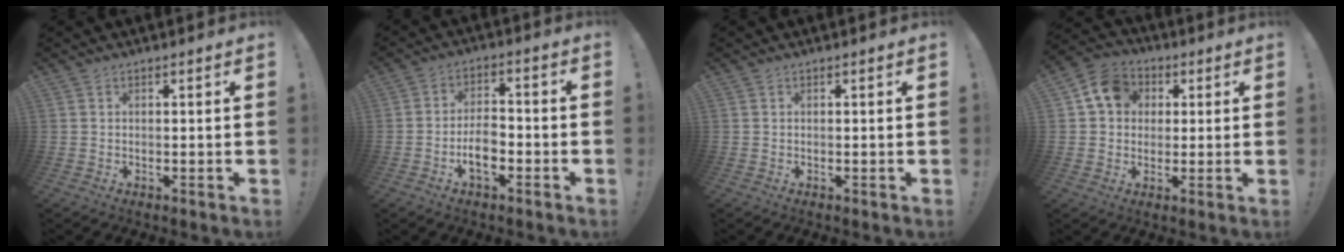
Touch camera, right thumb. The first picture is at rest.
{"total": 7.4, "force": [-3.2, 3.7, 5.5], "torque": [-0.100, 0.006, -0.058]}
{"total": 0.0}
{"total": 10.5, "force": [3.0, 8.8, 5.0], "torque": [-0.068, 0.003, 0.061]}